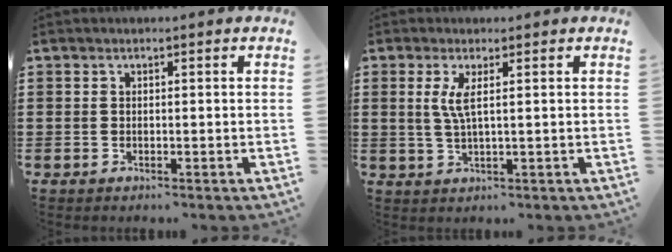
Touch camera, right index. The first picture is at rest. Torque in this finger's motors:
{"motor_torque": [0.61, -0.03, 0.24, 0.08]}